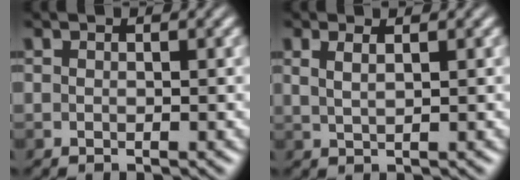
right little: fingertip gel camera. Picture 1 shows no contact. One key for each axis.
{"total": 1.6, "fx": 0.7, "fy": 0.6, "fz": 1.4, "tx": -0.022, "ty": 0.008, "tz": 0.011}